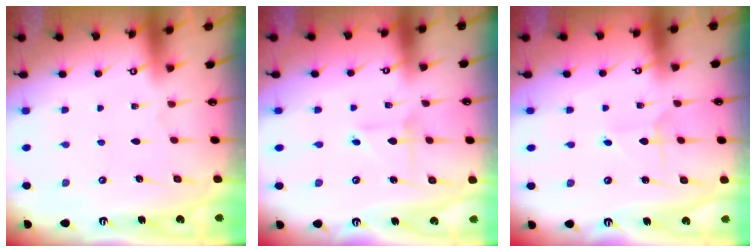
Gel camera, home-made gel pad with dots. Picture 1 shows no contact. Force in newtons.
{"total": 2.7, "press": 2.7, "slide": 0.2}
{"total": 2.9, "press": 2.9, "slide": 0.3}